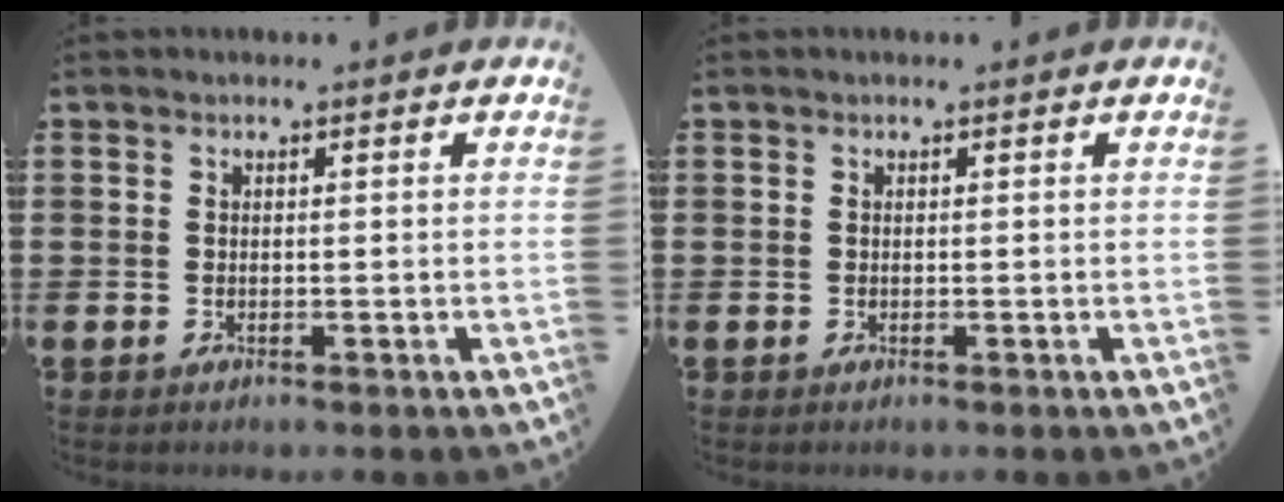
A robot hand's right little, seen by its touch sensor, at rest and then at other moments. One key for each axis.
{"total": 0.0}